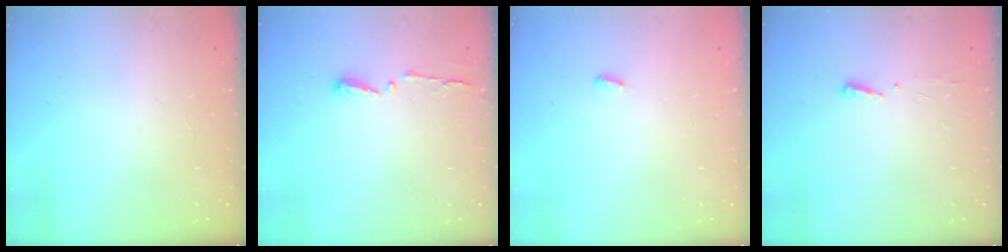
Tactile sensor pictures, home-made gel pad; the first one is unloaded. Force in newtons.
{"total": 3.7, "press": 3.7, "slide": 0.5}
{"total": 2.6, "press": 2.6, "slide": 0.2}
{"total": 4.1, "press": 4.0, "slide": 1.0}